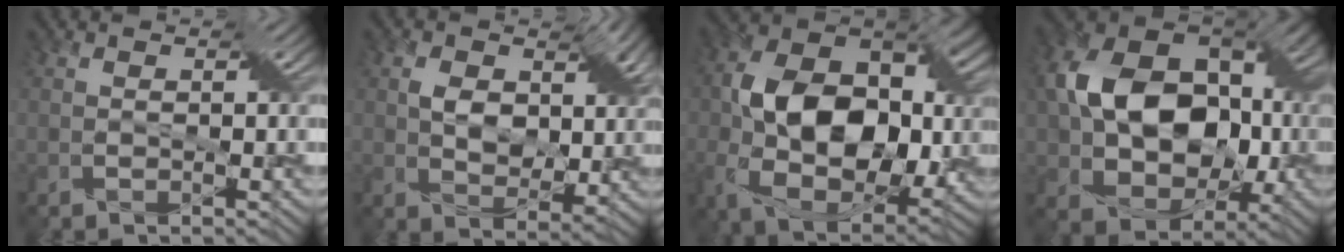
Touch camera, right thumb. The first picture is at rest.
{"total": 7.3, "force": [2.1, 5.0, 4.9], "torque": [-0.090, -0.003, 0.036]}
{"total": 15.0, "force": [-0.3, 10.2, 11.0], "torque": [-0.210, 0.001, -0.008]}
{"total": 16.4, "force": [0.4, 12.1, 11.0], "torque": [-0.204, 0.006, 0.008]}